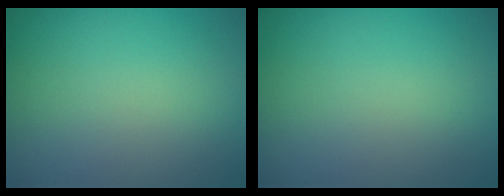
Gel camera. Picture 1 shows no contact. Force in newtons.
{"total": 0.0}